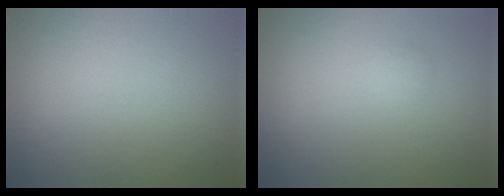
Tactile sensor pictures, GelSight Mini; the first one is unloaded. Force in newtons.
{"total": 0.7, "press": 0.7, "slide": 0.0}